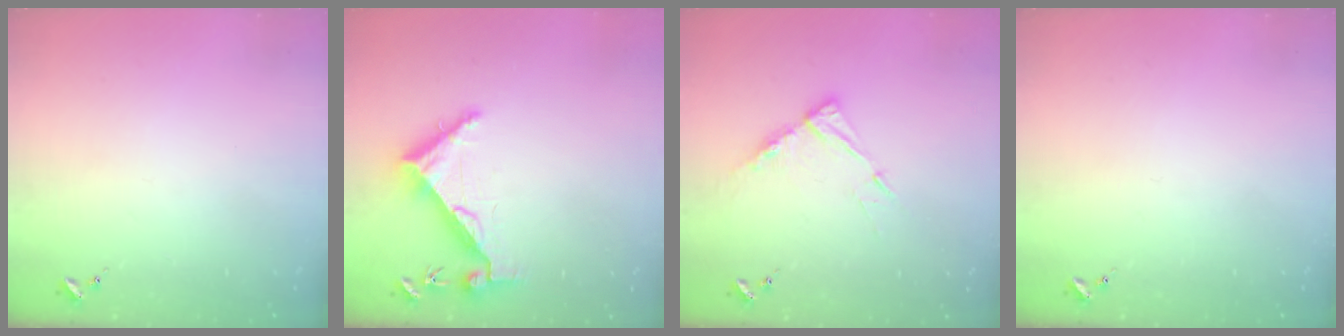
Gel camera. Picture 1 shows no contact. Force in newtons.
{"total": 6.4, "press": 6.4, "slide": 0.7}
{"total": 9.4, "press": 9.4, "slide": 0.6}
{"total": 0.0}